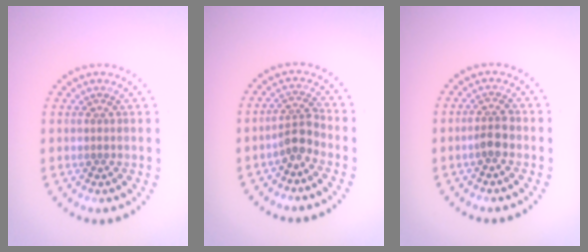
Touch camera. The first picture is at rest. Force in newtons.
{"total": 2.4, "press": 1.8, "slide": 1.6}
{"total": 2.0, "press": 1.9, "slide": 0.7}